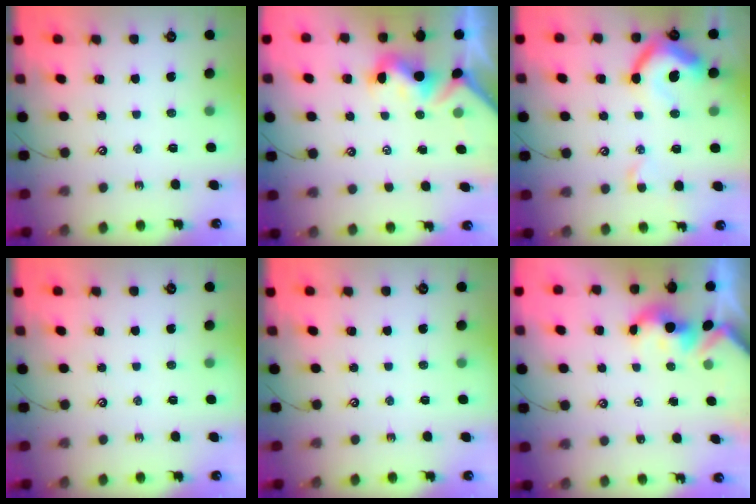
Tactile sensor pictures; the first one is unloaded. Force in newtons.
{"total": 1.6, "press": 1.5, "slide": 0.7}
{"total": 11.1, "press": 11.0, "slide": 1.7}
{"total": 0.0}
{"total": 0.0}
{"total": 1.8, "press": 1.8, "slide": 0.2}